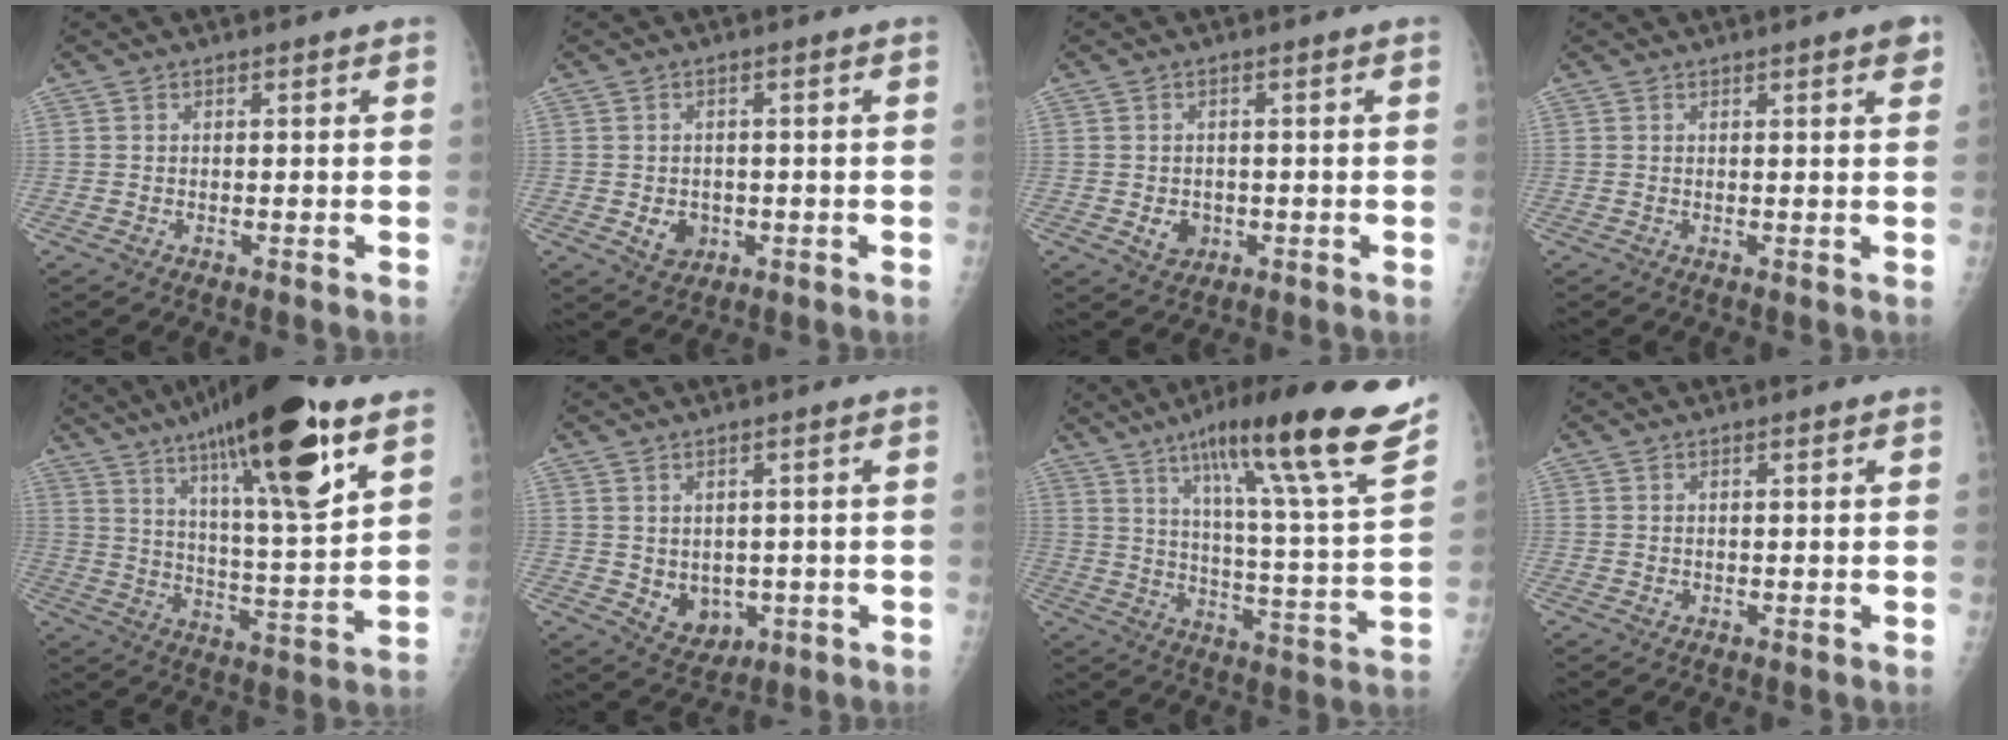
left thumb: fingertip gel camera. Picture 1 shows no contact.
{"total": 4.0, "force": [-0.8, 3.3, 2.1], "torque": [-0.016, 0.002, -0.002]}
{"total": 3.4, "force": [-0.7, 2.9, 1.8], "torque": [-0.013, 0.002, -0.001]}
{"total": 2.3, "force": [1.3, 0.3, 1.9], "torque": [-0.023, -0.004, 0.014]}
{"total": 24.1, "force": [13.9, 4.4, 19.1], "torque": [-0.307, -0.042, 0.226]}
{"total": 5.9, "force": [-0.7, 4.7, 3.6], "torque": [-0.031, -0.008, 0.011]}
{"total": 25.0, "force": [16.8, 1.7, 18.4], "torque": [-0.260, -0.069, 0.249]}
{"total": 0.7, "force": [0.2, 0.5, 0.4], "torque": [-0.002, 0.000, 0.005]}